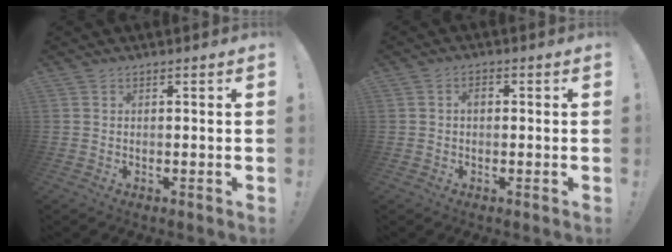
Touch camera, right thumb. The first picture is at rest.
{"total": 1.7, "force": [-0.3, 1.0, 1.3], "torque": [-0.027, 0.008, -0.006]}